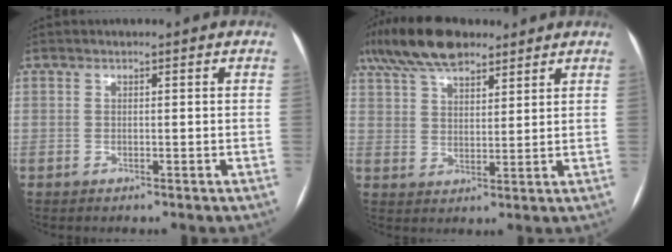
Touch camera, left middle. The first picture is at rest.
{"total": 12.6, "force": [9.5, 4.5, 6.9], "torque": [-0.142, 0.038, 0.172]}